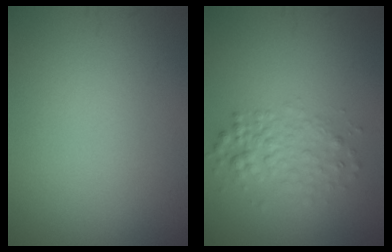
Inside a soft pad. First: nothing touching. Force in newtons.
{"total": 2.8, "press": 2.8, "slide": 0.1}